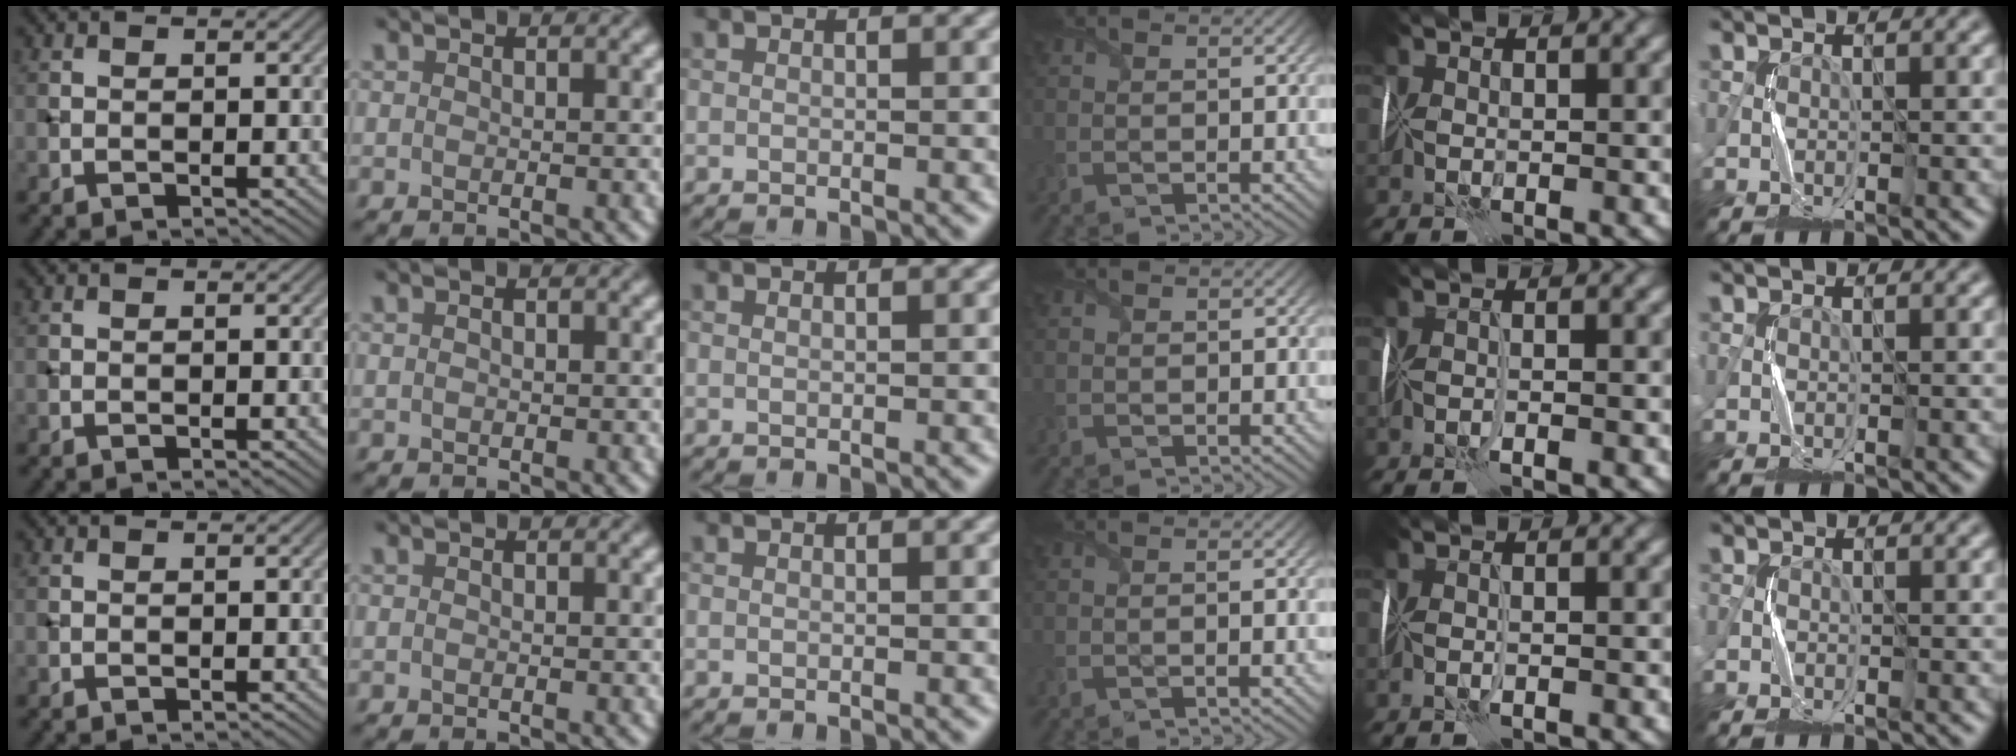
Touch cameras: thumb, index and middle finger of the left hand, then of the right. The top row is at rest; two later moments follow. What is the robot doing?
{"motion": "fold", "object": "wrapping paper"}